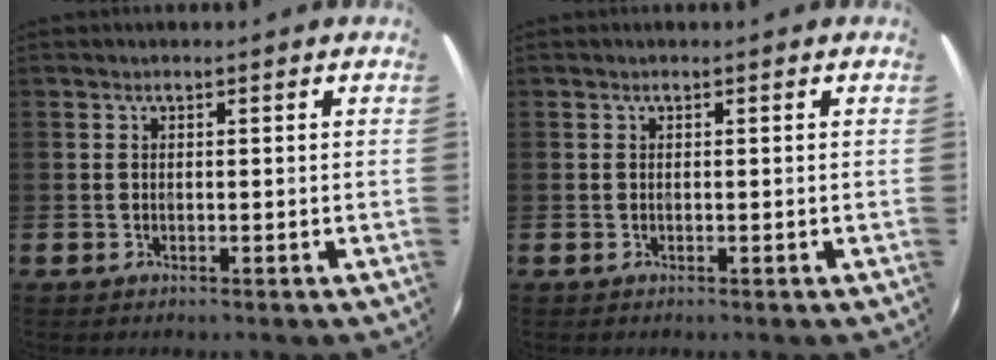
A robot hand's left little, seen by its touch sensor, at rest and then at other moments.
{"total": 0.0}